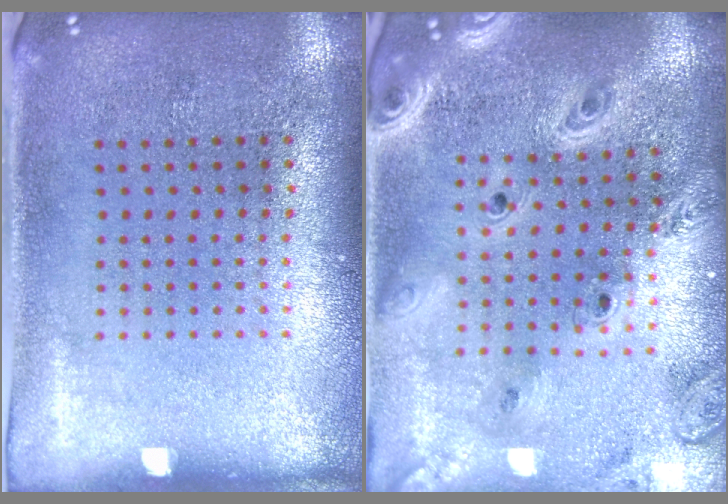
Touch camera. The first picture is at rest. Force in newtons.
{"total": 3.2, "press": 2.6, "slide": 1.8}